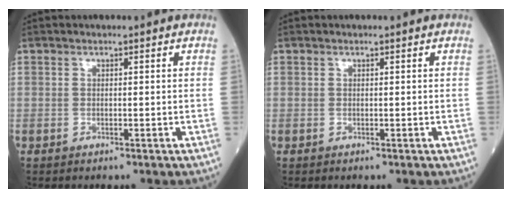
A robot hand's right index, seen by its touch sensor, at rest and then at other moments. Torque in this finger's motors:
{"motor_torque": [0.21, 0.12, 0.04, 0.01]}